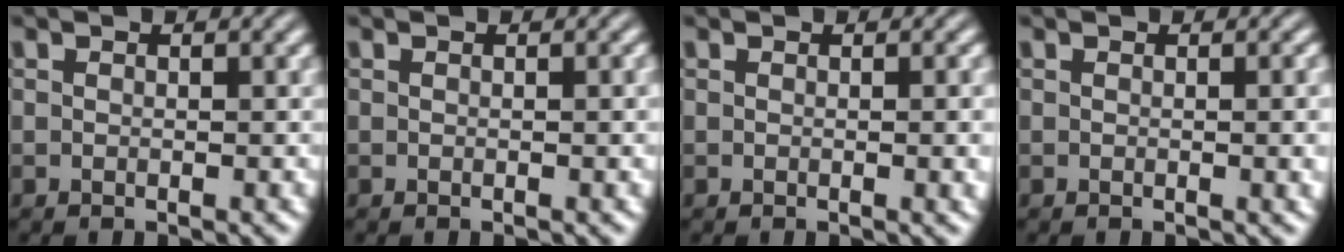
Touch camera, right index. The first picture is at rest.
{"total": 0.0}
{"total": 0.6, "force": [-0.1, -0.1, 0.6], "torque": [-0.010, -0.003, 0.000]}
{"total": 0.7, "force": [-0.1, -0.2, 0.6], "torque": [-0.011, -0.004, 0.001]}